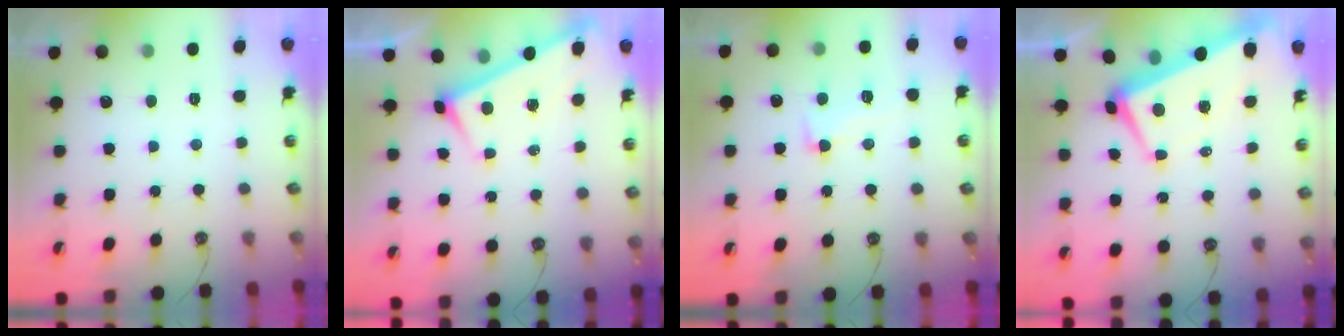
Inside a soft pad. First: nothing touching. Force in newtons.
{"total": 3.7, "press": 3.7, "slide": 0.2}
{"total": 2.1, "press": 1.2, "slide": 1.8}
{"total": 1.9, "press": 1.5, "slide": 1.2}